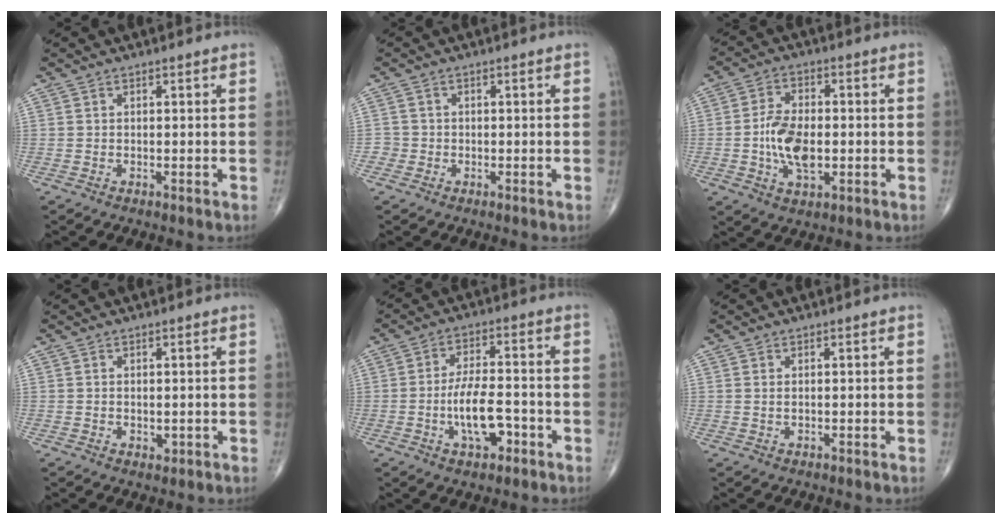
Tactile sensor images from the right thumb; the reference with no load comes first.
{"total": 1.7, "force": [-0.6, 1.6, -0.2], "torque": [0.015, 0.008, -0.018]}
{"total": 9.6, "force": [-1.2, 5.3, 7.9], "torque": [-0.140, 0.006, -0.024]}
{"total": 1.3, "force": [-0.1, 0.9, 0.9], "torque": [-0.012, -0.003, 0.003]}
{"total": 9.0, "force": [-3.0, 3.9, 7.5], "torque": [-0.133, 0.023, -0.052]}
{"total": 0.6, "force": [0.2, 0.3, 0.5], "torque": [-0.013, 0.000, 0.006]}